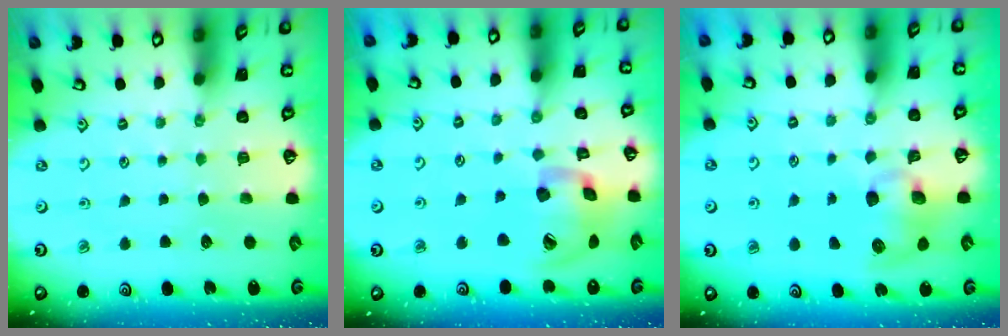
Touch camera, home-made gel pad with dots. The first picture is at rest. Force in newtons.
{"total": 18.0, "press": 17.8, "slide": 2.8}
{"total": 8.2, "press": 8.1, "slide": 1.3}